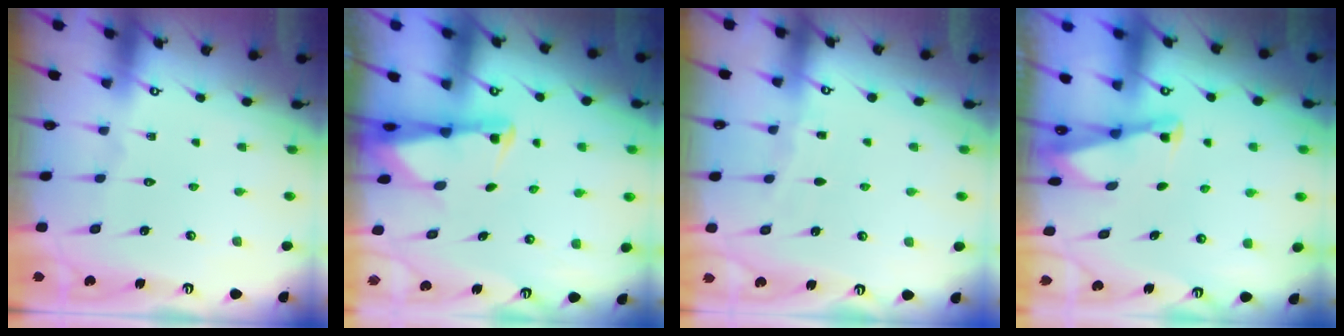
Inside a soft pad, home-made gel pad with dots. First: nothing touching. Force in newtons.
{"total": 2.6, "press": 2.6, "slide": 0.5}
{"total": 3.0, "press": 3.0, "slide": 0.4}
{"total": 1.9, "press": 1.9, "slide": 0.4}